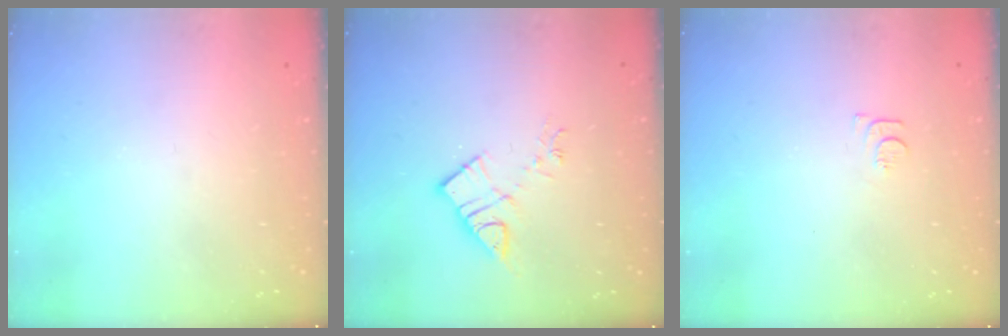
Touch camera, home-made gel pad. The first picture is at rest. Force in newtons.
{"total": 9.1, "press": 9.1, "slide": 0.5}
{"total": 3.7, "press": 3.6, "slide": 0.6}